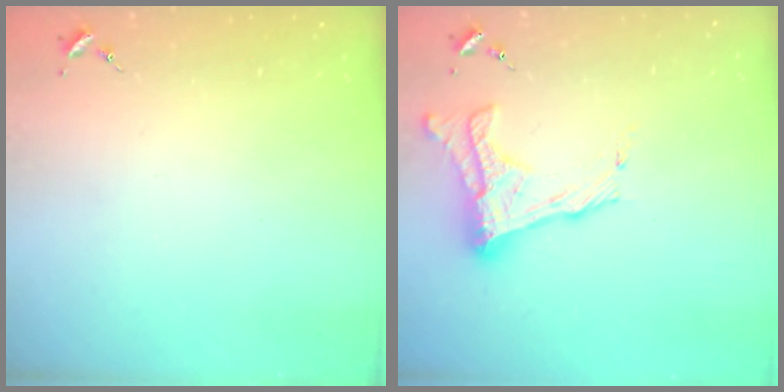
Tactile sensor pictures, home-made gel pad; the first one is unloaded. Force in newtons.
{"total": 14.7, "press": 14.7, "slide": 1.0}